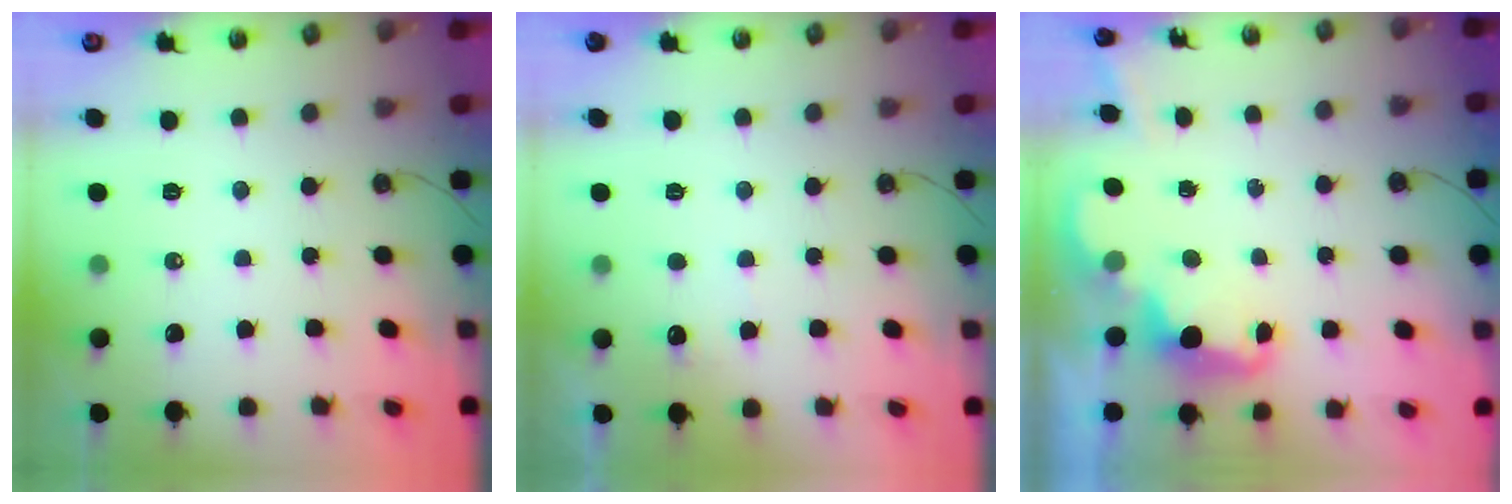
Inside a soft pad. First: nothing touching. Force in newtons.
{"total": 3.9, "press": 3.7, "slide": 1.2}
{"total": 2.2, "press": 2.2, "slide": 0.5}